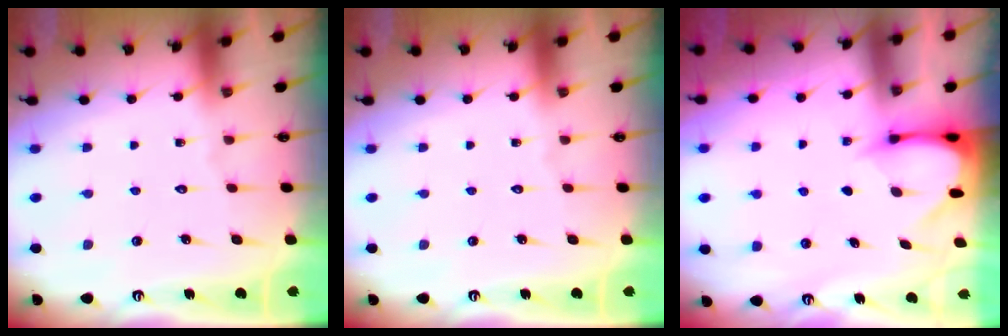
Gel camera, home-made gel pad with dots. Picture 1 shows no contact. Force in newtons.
{"total": 0.0}
{"total": 3.3, "press": 3.3, "slide": 0.3}